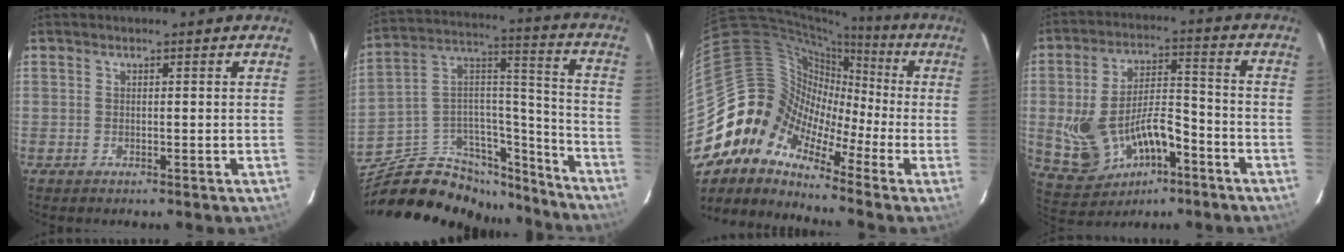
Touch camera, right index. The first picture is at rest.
{"total": 24.1, "force": [-18.9, 11.6, 9.5], "torque": [-0.178, 0.077, -0.277]}
{"total": 10.9, "force": [-6.2, 8.2, 3.7], "torque": [-0.062, 0.035, -0.155]}
{"total": 15.8, "force": [-6.0, 8.4, 12.0], "torque": [-0.253, -0.005, -0.080]}